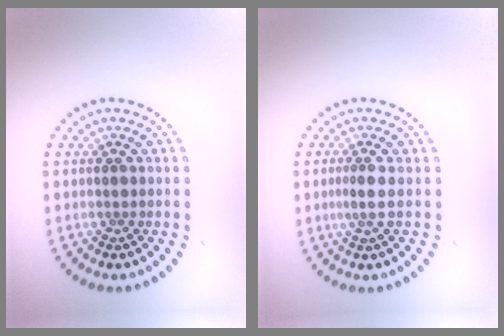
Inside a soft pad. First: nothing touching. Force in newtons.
{"total": 1.6, "press": 1.2, "slide": 1.1}